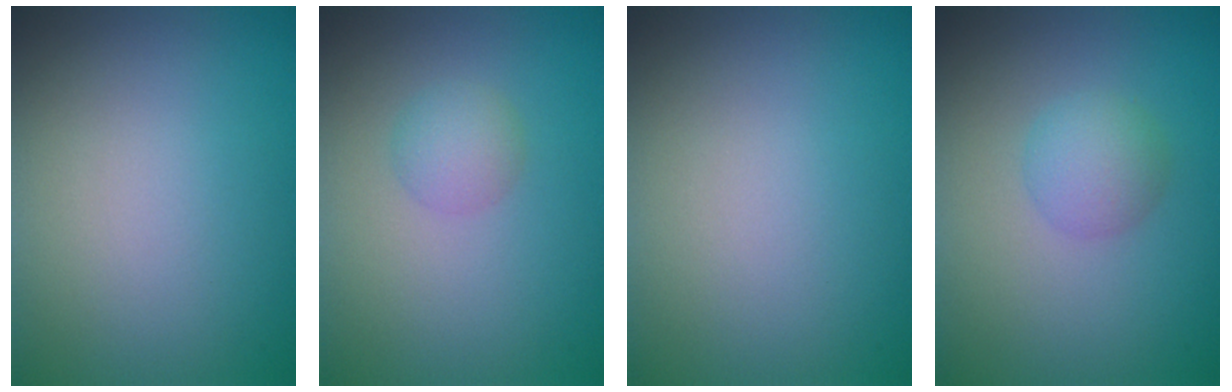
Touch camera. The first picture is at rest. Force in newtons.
{"total": 1.9, "press": 1.9, "slide": 0.0}
{"total": 0.0}
{"total": 2.5, "press": 2.5, "slide": 0.1}